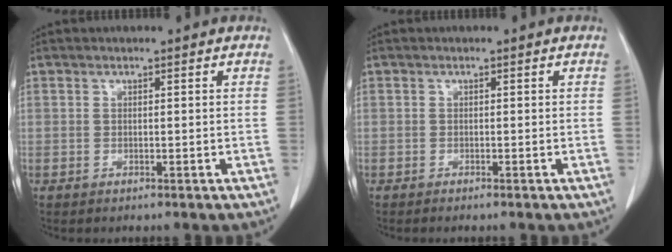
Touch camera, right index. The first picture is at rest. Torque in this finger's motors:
{"motor_torque": [-0.03, -0.05, -0.04, 0.01]}